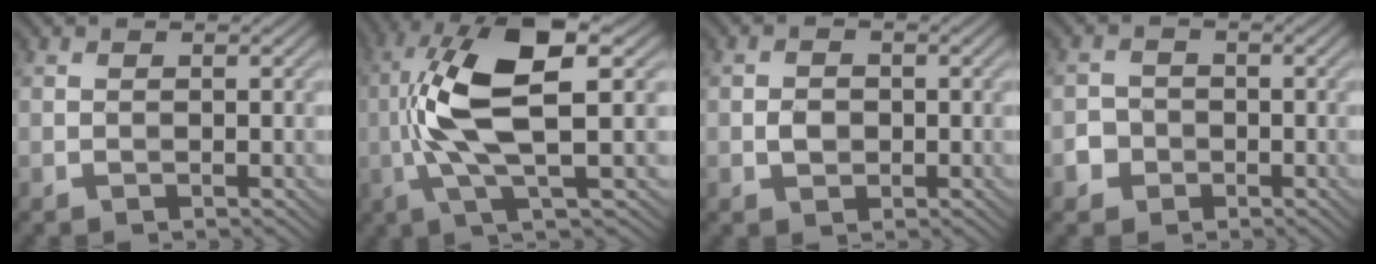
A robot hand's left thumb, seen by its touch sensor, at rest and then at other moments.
{"total": 11.9, "force": [0.4, 3.5, 11.4], "torque": [-0.240, 0.015, 0.005]}
{"total": 2.0, "force": [-0.5, 1.6, 1.0], "torque": [-0.023, -0.002, -0.013]}
{"total": 2.9, "force": [-1.2, 2.6, 0.5], "torque": [-0.008, -0.001, -0.030]}